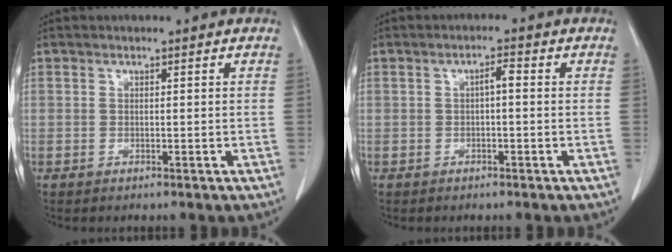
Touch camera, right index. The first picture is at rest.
{"total": 2.3, "force": [0.0, 0.5, 2.2], "torque": [-0.037, 0.008, 0.000]}